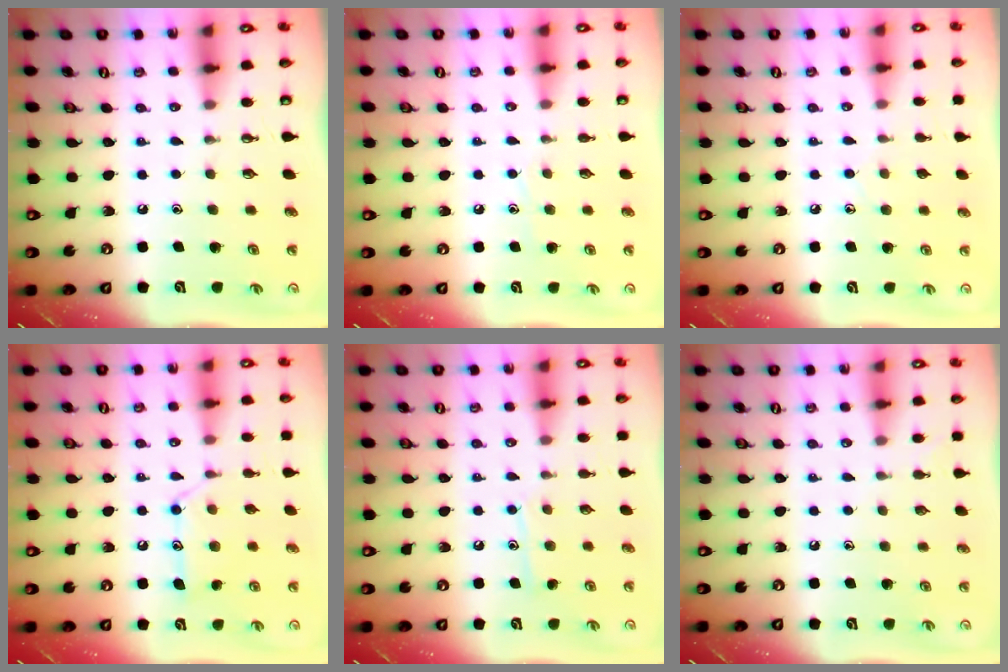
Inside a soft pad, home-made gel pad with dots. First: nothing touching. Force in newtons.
{"total": 5.5, "press": 5.5, "slide": 0.5}
{"total": 6.0, "press": 6.0, "slide": 0.5}
{"total": 13.5, "press": 13.5, "slide": 0.8}
{"total": 8.0, "press": 8.0, "slide": 0.6}
{"total": 2.6, "press": 2.6, "slide": 0.3}